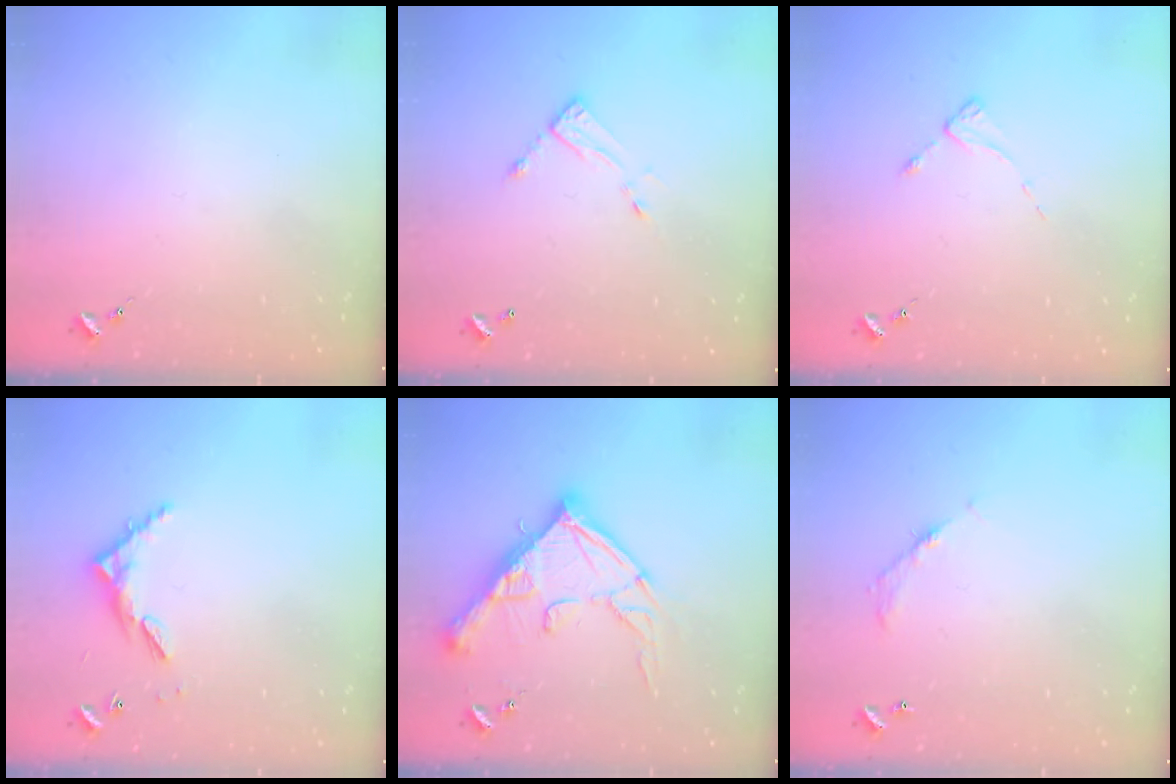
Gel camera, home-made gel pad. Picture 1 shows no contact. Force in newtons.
{"total": 7.3, "press": 7.3, "slide": 0.3}
{"total": 2.1, "press": 2.0, "slide": 0.4}
{"total": 6.3, "press": 6.3, "slide": 0.5}
{"total": 19.6, "press": 19.5, "slide": 2.0}
{"total": 5.8, "press": 5.8, "slide": 0.2}